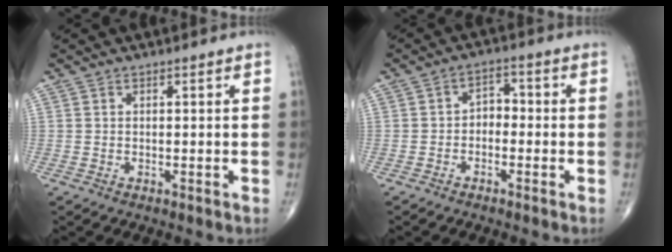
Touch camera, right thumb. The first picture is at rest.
{"total": 3.4, "force": [-1.0, 2.4, 2.1], "torque": [-0.015, 0.024, -0.031]}